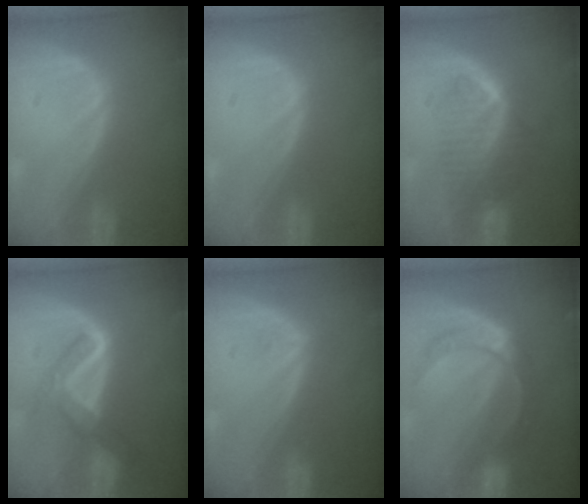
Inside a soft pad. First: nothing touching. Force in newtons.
{"total": 0.7, "press": 0.0, "slide": 0.7}
{"total": 6.4, "press": 5.9, "slide": 2.6}
{"total": 5.4, "press": 5.4, "slide": 0.7}
{"total": 0.9, "press": 0.8, "slide": 0.2}
{"total": 8.3, "press": 7.0, "slide": 4.5}